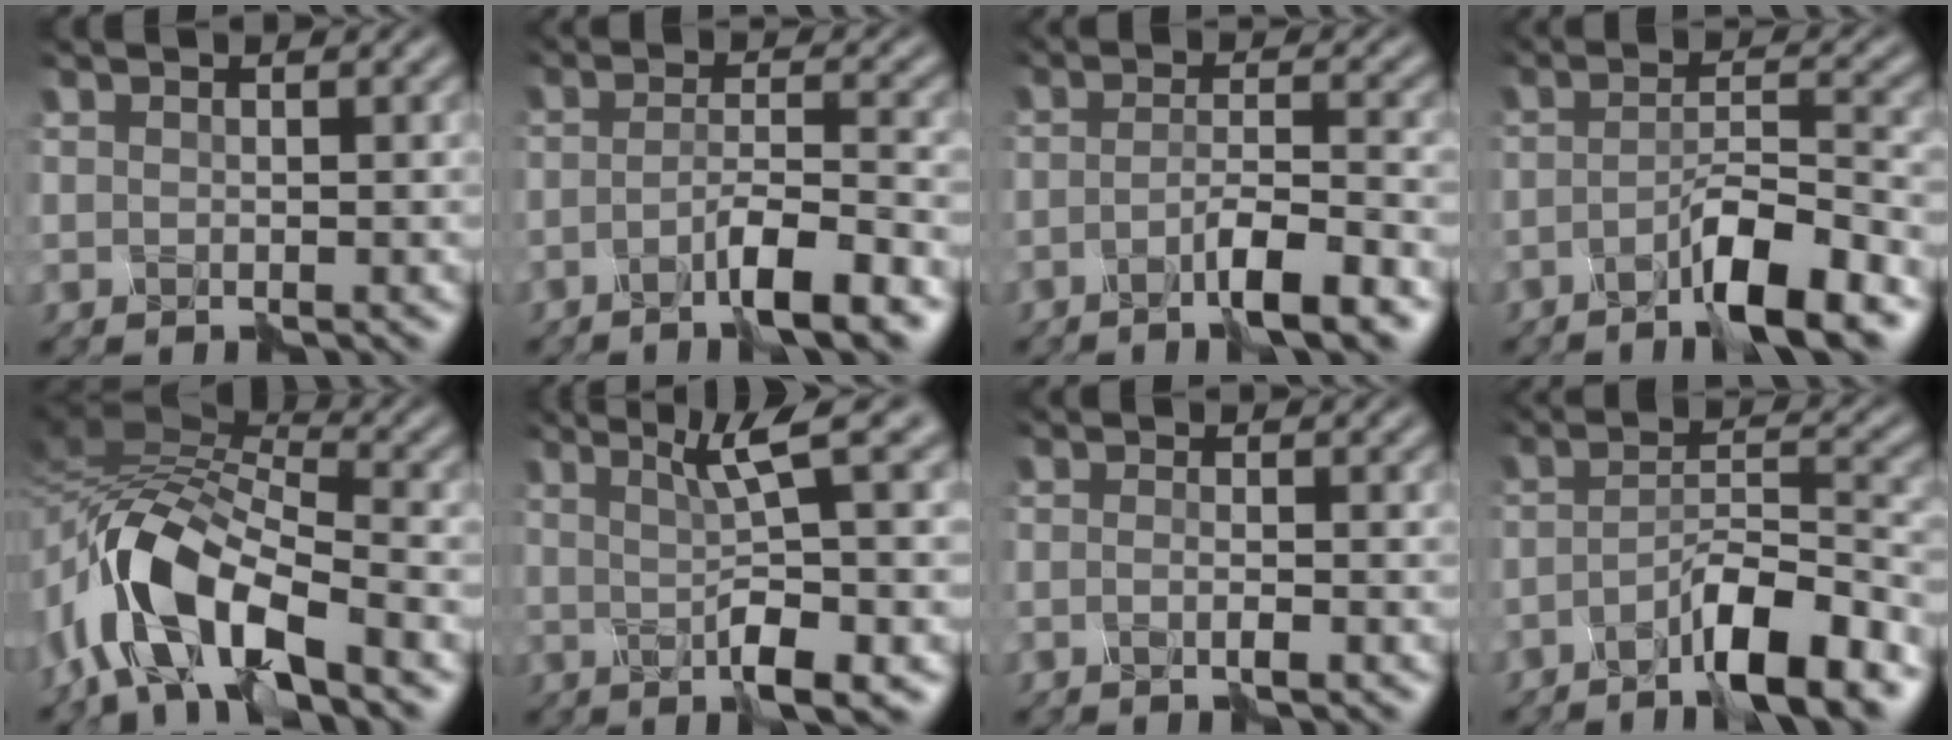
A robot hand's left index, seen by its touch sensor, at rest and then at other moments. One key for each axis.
{"total": 4.7, "fx": -3.2, "fy": 0.2, "fz": 3.4, "tx": -0.057, "ty": 0.003, "tz": -0.063}
{"total": 4.2, "fx": -2.9, "fy": 0.2, "fz": 3.1, "tx": -0.055, "ty": 0.001, "tz": -0.057}
{"total": 5.6, "fx": -3.8, "fy": 0.4, "fz": 4.1, "tx": -0.068, "ty": 0.005, "tz": -0.068}
{"total": 10.2, "fx": -5.3, "fy": 3.8, "fz": 7.8, "tx": -0.152, "ty": 0.018, "tz": -0.113}
{"total": 5.7, "fx": 0.2, "fy": 0.2, "fz": 5.7, "tx": -0.095, "ty": 0.004, "tz": 0.010}
{"total": 1.5, "fx": -1.1, "fy": -0.1, "fz": 1.0, "tx": -0.017, "ty": -0.005, "tz": -0.023}
{"total": 6.3, "fx": -4.5, "fy": 0.8, "fz": 4.4, "tx": -0.076, "ty": 0.006, "tz": -0.079}